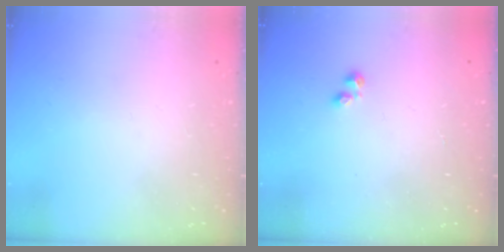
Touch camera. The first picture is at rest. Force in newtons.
{"total": 0.7, "press": 0.7, "slide": 0.2}